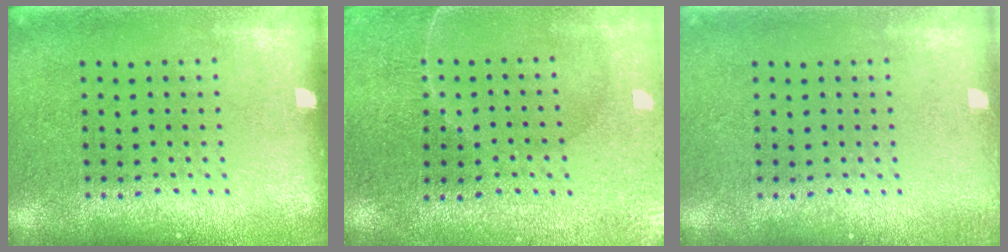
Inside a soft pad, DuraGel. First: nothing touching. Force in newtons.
{"total": 0.6, "press": 0.4, "slide": 0.5}
{"total": 0.6, "press": 0.6, "slide": 0.1}